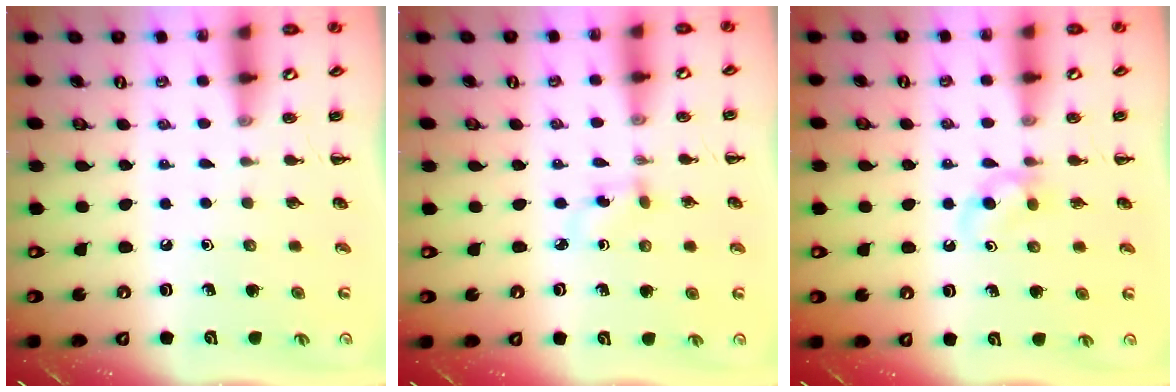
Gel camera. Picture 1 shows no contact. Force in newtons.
{"total": 2.9, "press": 2.7, "slide": 1.1}
{"total": 4.9, "press": 4.5, "slide": 1.9}